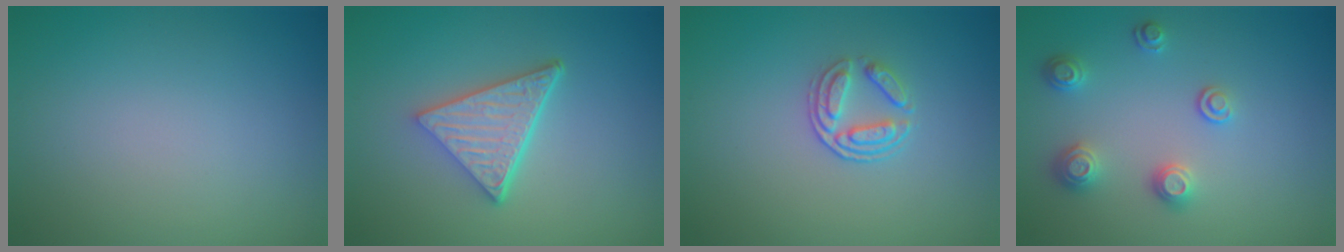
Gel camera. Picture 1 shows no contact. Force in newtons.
{"total": 5.2, "press": 3.7, "slide": 3.6}
{"total": 2.4, "press": 1.9, "slide": 1.5}
{"total": 2.3, "press": 2.3, "slide": 0.6}